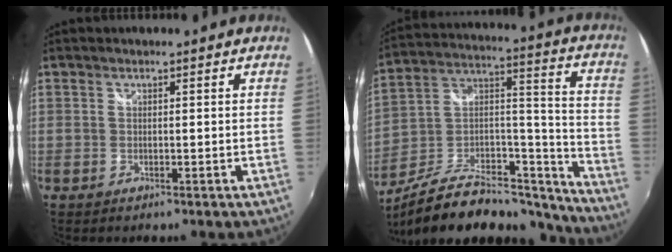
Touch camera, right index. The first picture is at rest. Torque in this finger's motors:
{"motor_torque": [-1.36, -0.78, -0.93, -0.21]}